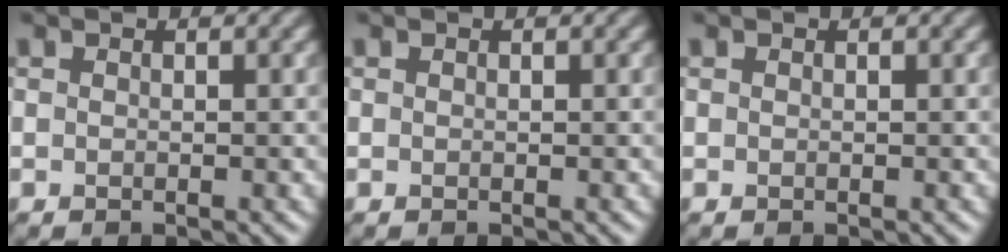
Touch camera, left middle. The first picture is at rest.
{"total": 0.0}
{"total": 0.0}